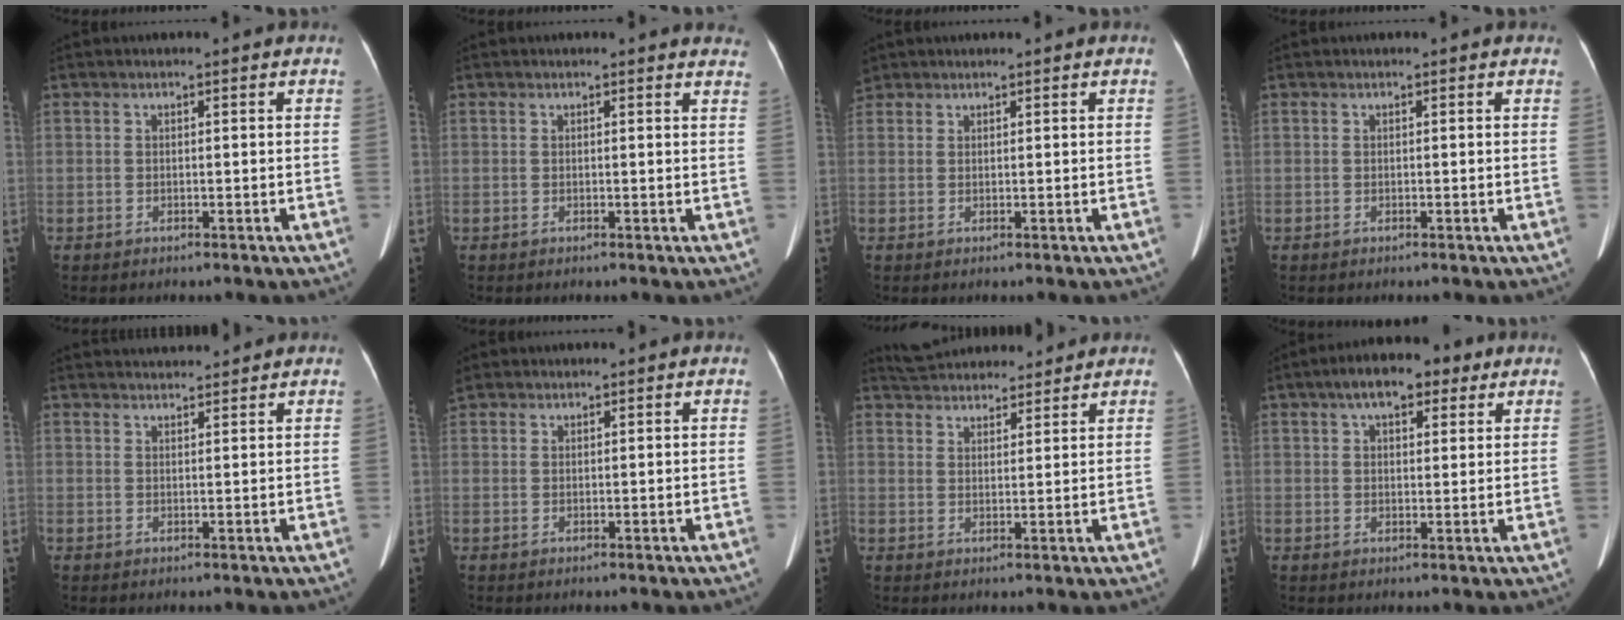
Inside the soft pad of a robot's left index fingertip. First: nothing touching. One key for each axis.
{"total": 4.4, "fx": 4.3, "fy": 1.1, "fz": 0.4, "tx": 0.013, "ty": -0.015, "tz": 0.017}
{"total": 2.1, "fx": 1.7, "fy": 1.2, "fz": 0.3, "tx": -0.014, "ty": 0.012, "tz": 0.035}
{"total": 0.0}
{"total": 4.6, "fx": 4.5, "fy": 0.1, "fz": 0.6, "tx": -0.014, "ty": 0.024, "tz": 0.068}
{"total": 2.5, "fx": 2.0, "fy": 1.4, "fz": 0.5, "tx": -0.018, "ty": 0.017, "tz": 0.041}
{"total": 10.6, "fx": 9.9, "fy": 2.7, "fz": 2.8, "tx": -0.043, "ty": 0.029, "tz": 0.155}
{"total": 8.6, "fx": 5.1, "fy": 3.5, "fz": 6.0, "tx": -0.092, "ty": 0.030, "tz": 0.076}